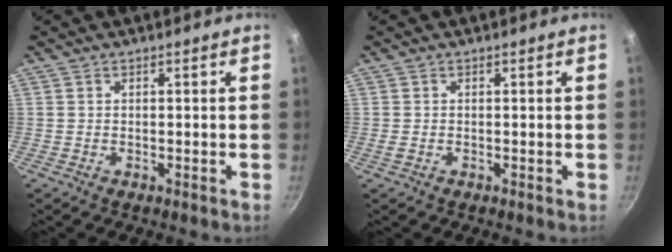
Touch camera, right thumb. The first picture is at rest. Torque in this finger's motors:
{"motor_torque": [0.29, 0.14, 0.34, 0.06, 0.01]}